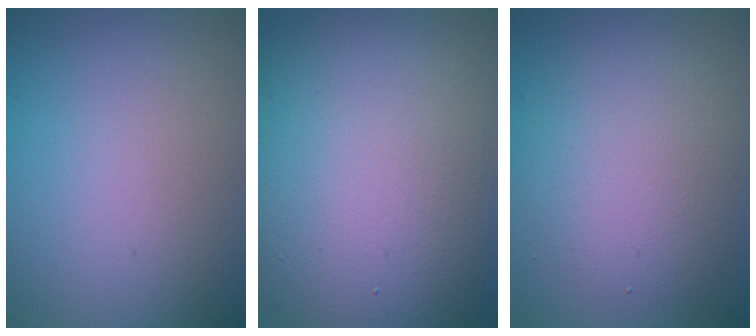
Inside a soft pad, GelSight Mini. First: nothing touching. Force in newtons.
{"total": 12.7, "press": 12.6, "slide": 0.8}
{"total": 4.8, "press": 4.8, "slide": 0.2}